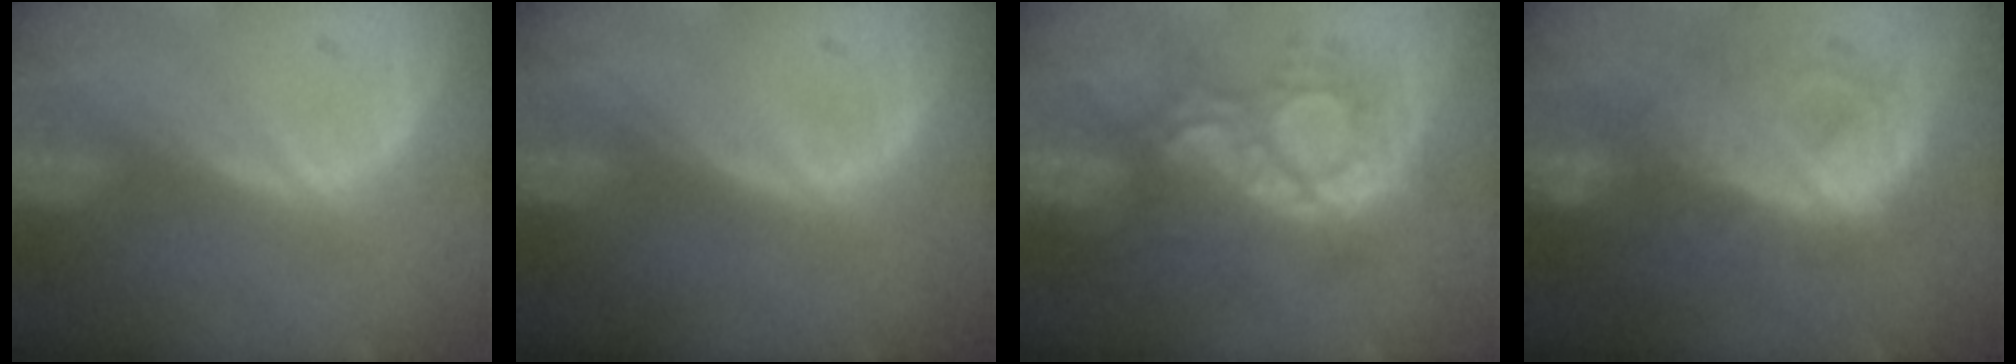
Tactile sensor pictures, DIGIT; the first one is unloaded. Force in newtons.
{"total": 0.0}
{"total": 8.7, "press": 8.5, "slide": 1.9}
{"total": 8.4, "press": 8.4, "slide": 0.1}